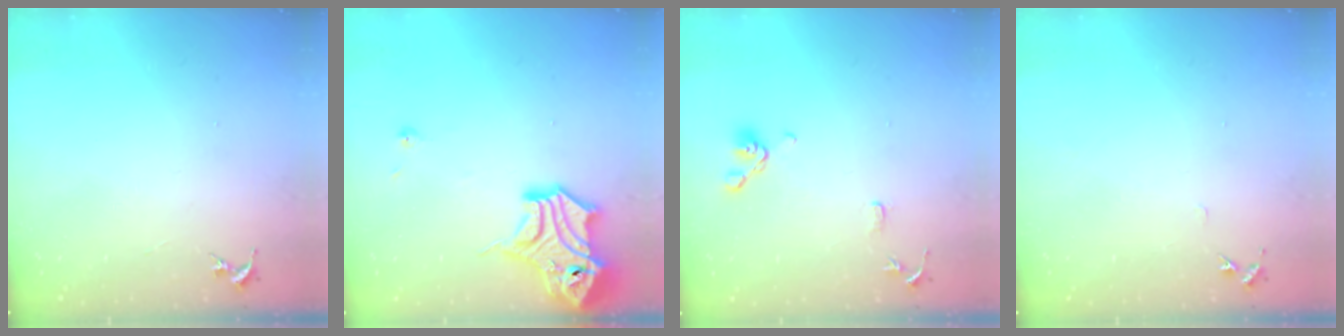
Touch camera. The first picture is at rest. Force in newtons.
{"total": 15.5, "press": 15.4, "slide": 1.8}
{"total": 10.5, "press": 10.4, "slide": 1.9}
{"total": 4.0, "press": 4.0, "slide": 0.5}